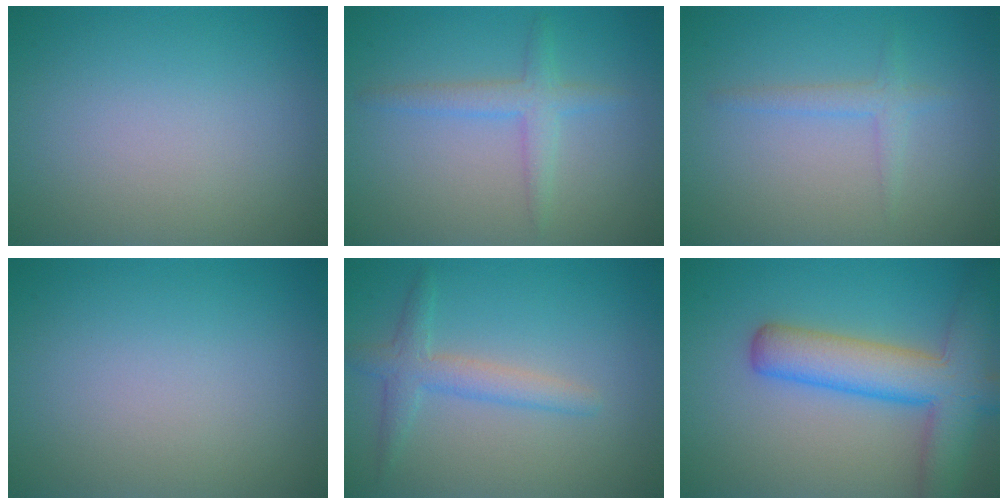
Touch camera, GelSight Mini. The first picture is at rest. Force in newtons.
{"total": 2.3, "press": 2.3, "slide": 0.1}
{"total": 1.5, "press": 1.5, "slide": 0.0}
{"total": 0.0}
{"total": 2.3, "press": 2.3, "slide": 0.0}
{"total": 7.6, "press": 7.6, "slide": 0.4}